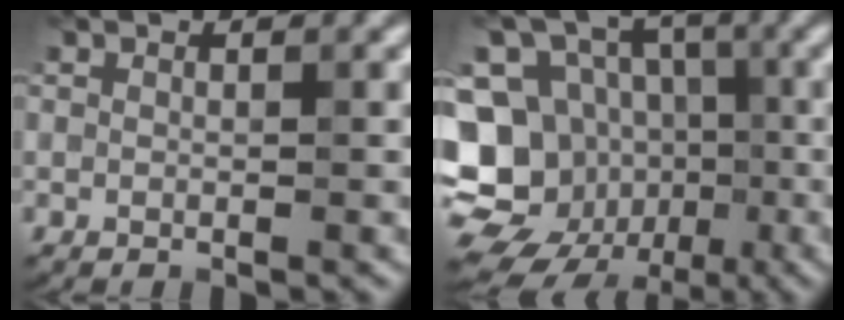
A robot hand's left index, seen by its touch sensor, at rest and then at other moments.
{"total": 17.6, "force": [-4.4, 15.7, 6.4], "torque": [-0.161, 0.000, -0.077]}